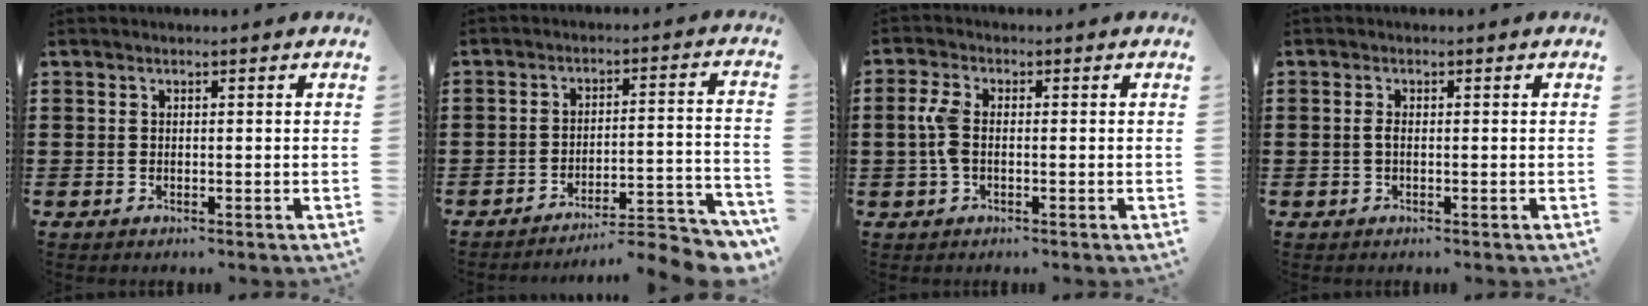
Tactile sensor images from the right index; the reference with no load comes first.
{"total": 5.7, "force": [-5.3, -0.1, 2.1], "torque": [-0.035, -0.013, -0.105]}
{"total": 4.1, "force": [-0.3, 2.0, 3.6], "torque": [-0.096, -0.006, -0.014]}
{"total": 1.2, "force": [-0.3, 0.4, 1.1], "torque": [-0.029, -0.004, -0.008]}